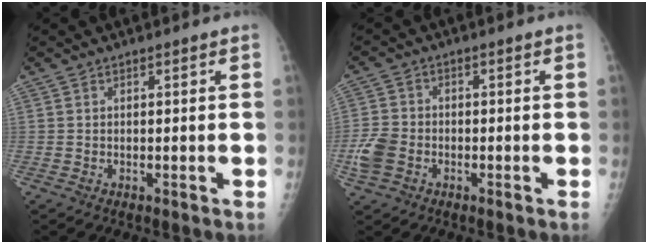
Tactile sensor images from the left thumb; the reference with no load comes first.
{"total": 5.8, "force": [-2.3, 4.5, 3.0], "torque": [-0.069, 0.012, -0.045]}